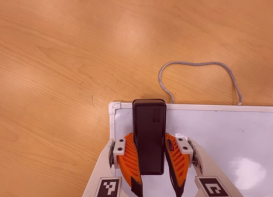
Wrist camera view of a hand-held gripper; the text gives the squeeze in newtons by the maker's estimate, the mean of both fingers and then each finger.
{"total": 11.1, "left": 10.5, "right": 11.6}